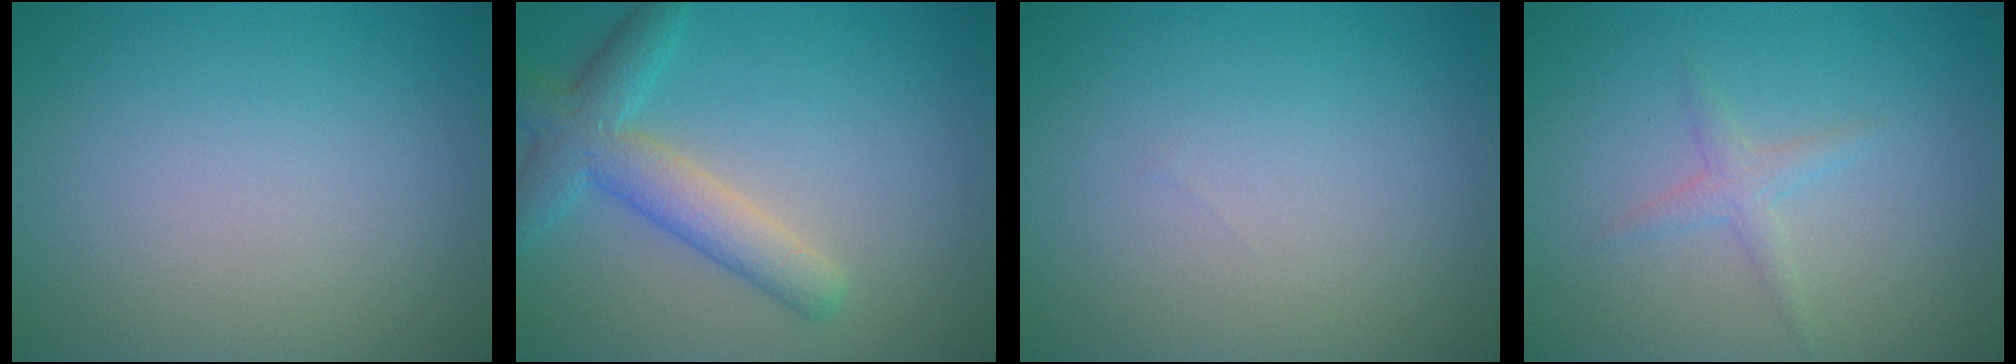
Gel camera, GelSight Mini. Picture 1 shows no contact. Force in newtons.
{"total": 4.6, "press": 4.6, "slide": 0.2}
{"total": 0.0}
{"total": 1.4, "press": 1.4, "slide": 0.1}